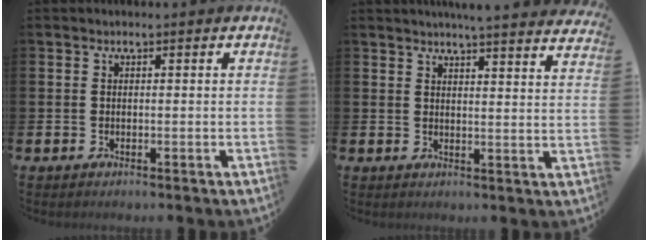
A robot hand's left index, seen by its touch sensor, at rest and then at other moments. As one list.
[{"total": 4.8, "force": [4.6, -0.9, 0.6], "torque": [-0.011, -0.032, 0.079]}]